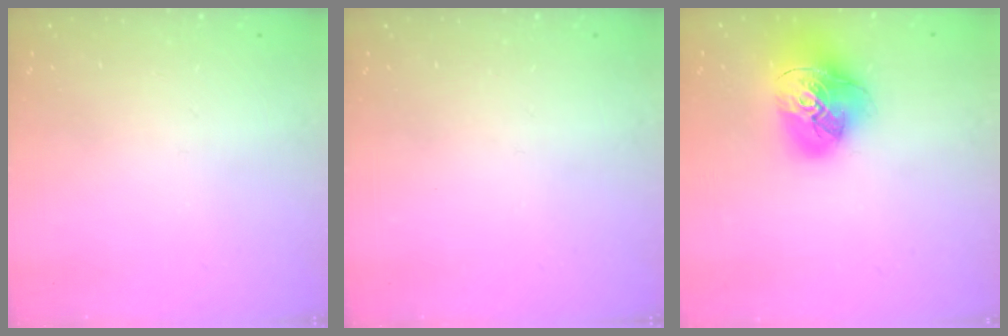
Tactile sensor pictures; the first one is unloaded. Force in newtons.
{"total": 0.0}
{"total": 17.3, "press": 17.2, "slide": 2.0}